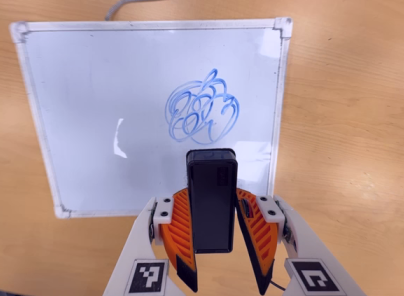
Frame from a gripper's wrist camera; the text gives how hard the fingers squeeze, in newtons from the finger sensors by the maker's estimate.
{"total": 5.3, "left": 4.8, "right": 5.7}